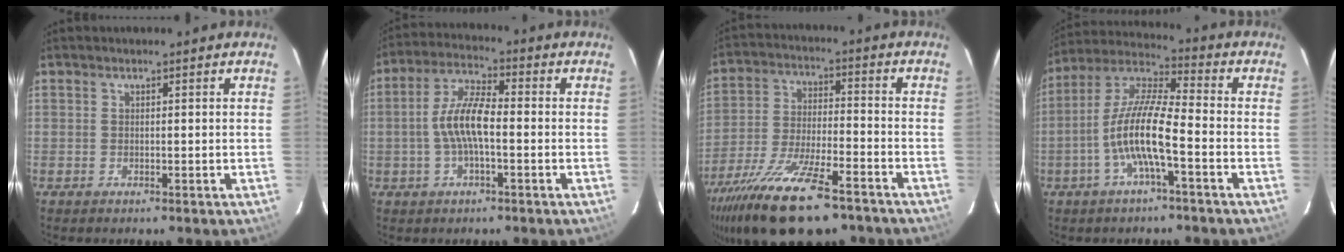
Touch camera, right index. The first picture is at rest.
{"total": 8.2, "force": [-1.4, 2.4, 7.8], "torque": [-0.160, 0.011, -0.028]}
{"total": 21.0, "force": [-15.2, 6.2, 13.1], "torque": [-0.262, -0.049, -0.256]}
{"total": 11.1, "force": [-3.8, 1.6, 10.3], "torque": [-0.214, 0.005, -0.078]}